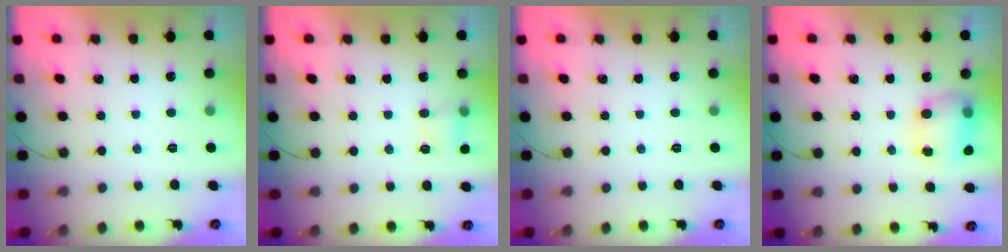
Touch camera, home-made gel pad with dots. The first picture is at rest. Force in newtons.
{"total": 4.7, "press": 4.4, "slide": 1.6}
{"total": 0.0}
{"total": 8.4, "press": 8.3, "slide": 1.3}